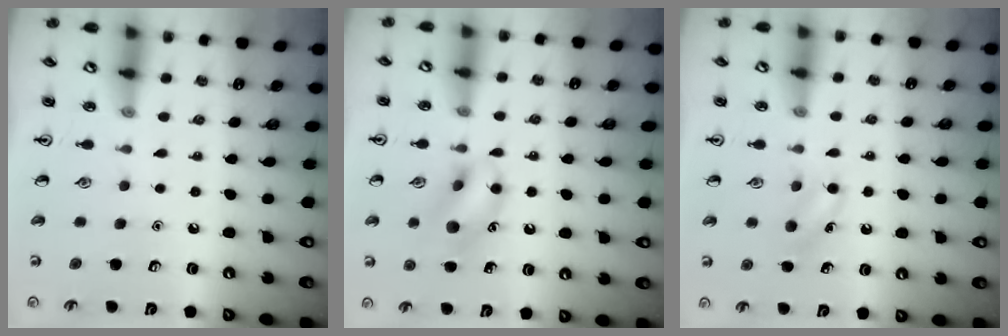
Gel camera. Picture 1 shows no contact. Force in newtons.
{"total": 12.1, "press": 12.1, "slide": 1.4}
{"total": 6.1, "press": 5.8, "slide": 1.6}